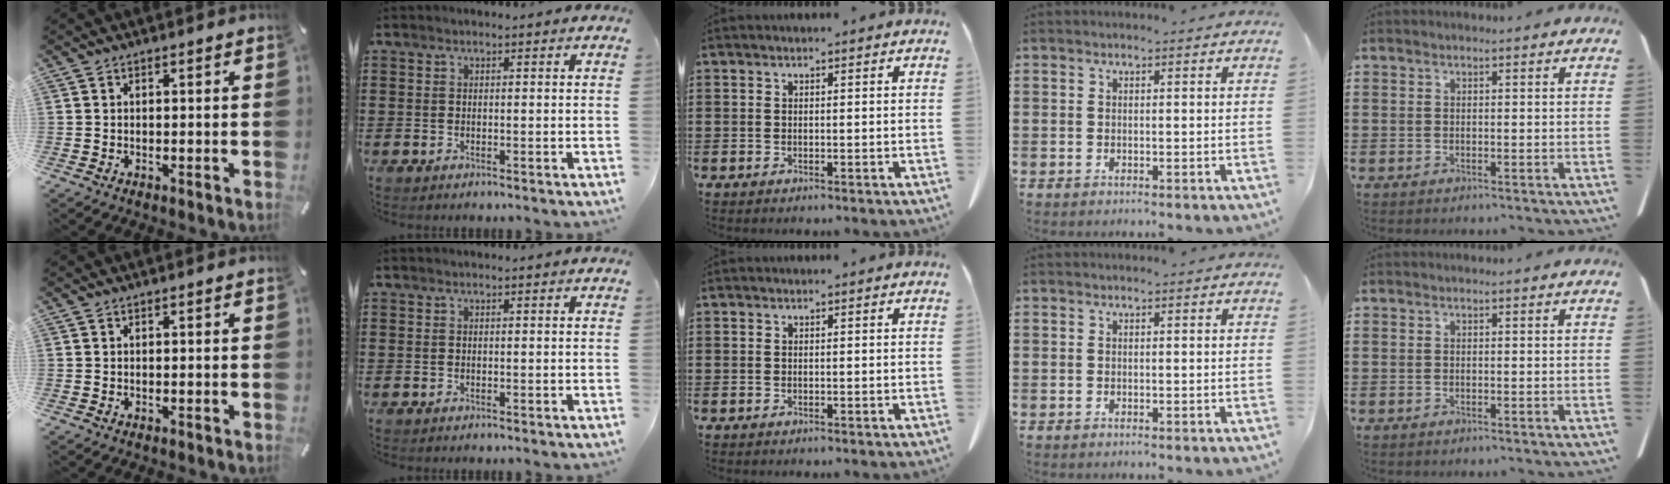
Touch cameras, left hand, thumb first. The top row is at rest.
{}